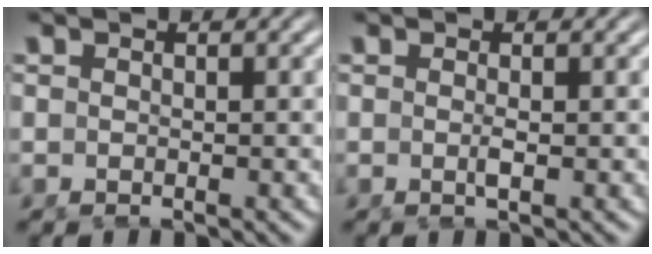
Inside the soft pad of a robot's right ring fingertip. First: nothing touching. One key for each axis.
{"total": 0.9, "fx": -0.3, "fy": -0.5, "fz": 0.7, "tx": -0.011, "ty": -0.005, "tz": -0.002}